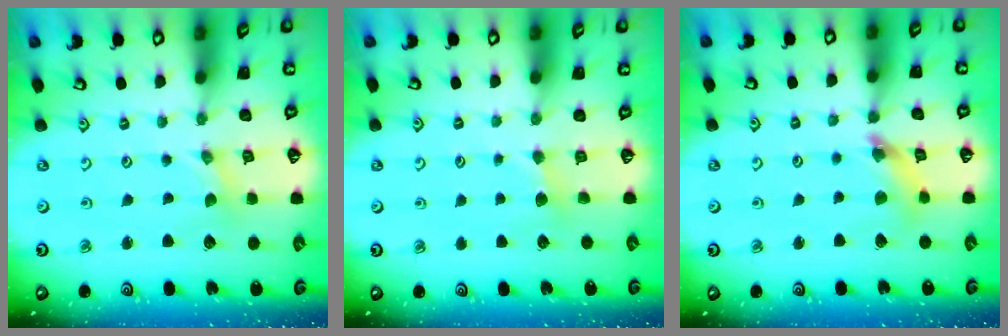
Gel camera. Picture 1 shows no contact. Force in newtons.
{"total": 2.5, "press": 2.4, "slide": 0.2}
{"total": 7.3, "press": 7.3, "slide": 0.7}